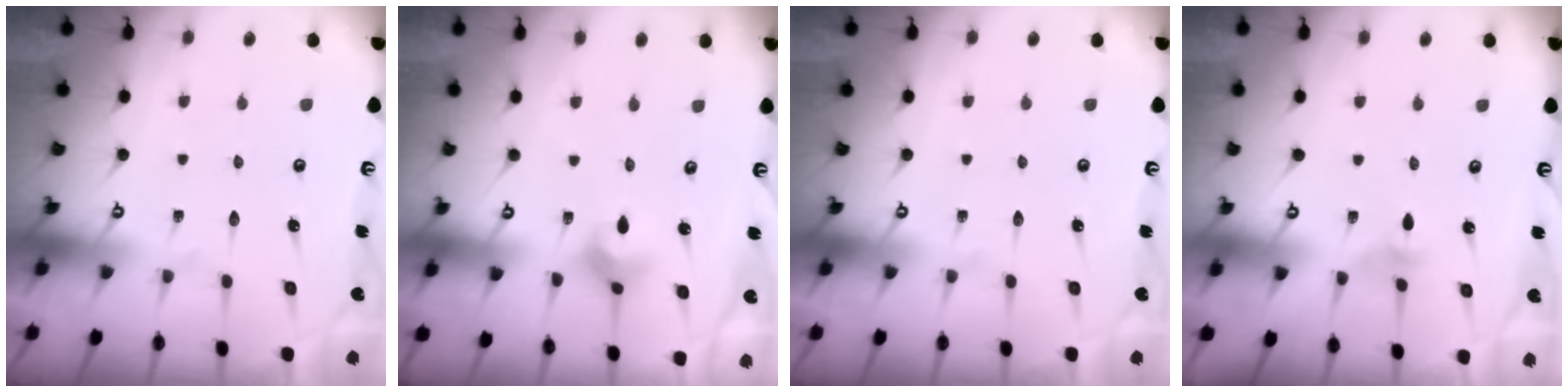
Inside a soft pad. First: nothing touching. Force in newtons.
{"total": 4.6, "press": 4.6, "slide": 0.7}
{"total": 0.0}
{"total": 3.1, "press": 3.0, "slide": 0.7}